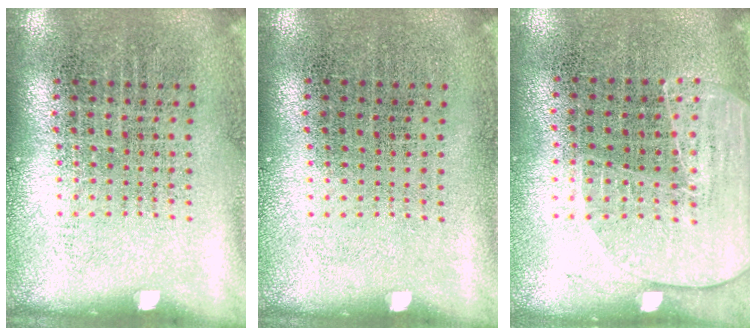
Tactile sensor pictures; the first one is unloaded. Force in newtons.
{"total": 0.0}
{"total": 1.8, "press": 1.5, "slide": 0.9}